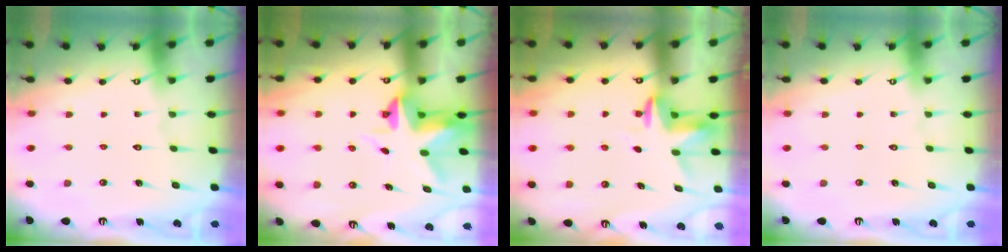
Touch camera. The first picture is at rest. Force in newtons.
{"total": 4.0, "press": 4.0, "slide": 0.2}
{"total": 3.4, "press": 3.4, "slide": 0.2}
{"total": 0.0}